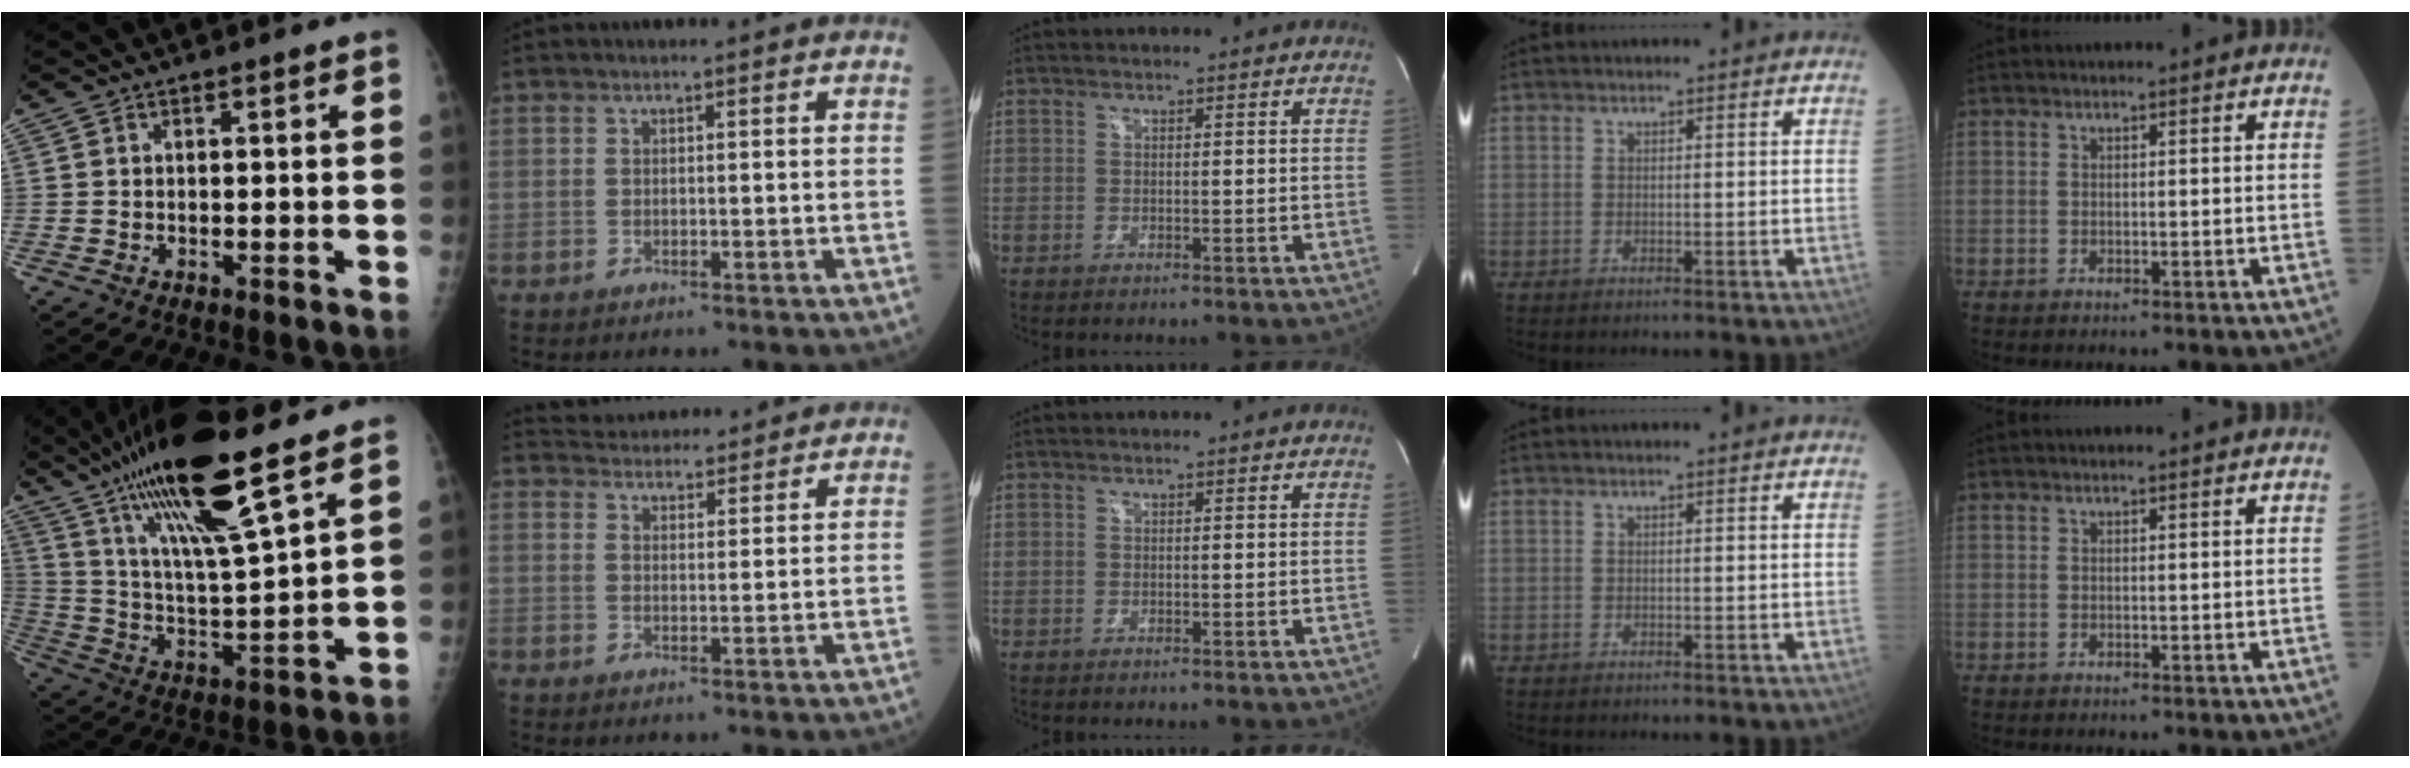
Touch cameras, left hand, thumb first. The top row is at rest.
{"thumb": {"total": 21.6, "force": [14.4, 3.1, 15.9], "torque": [-0.280, -0.054, 0.261]}, "index": {"total": 11.7, "force": [11.2, 2.5, 2.1], "torque": [-0.020, 0.023, 0.147]}}